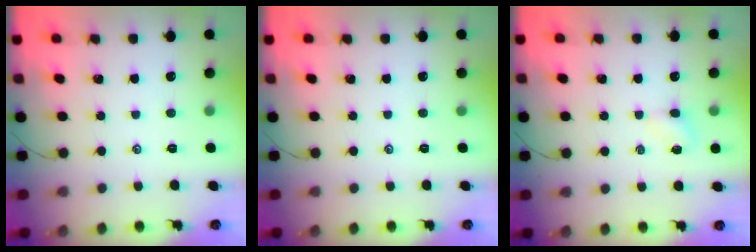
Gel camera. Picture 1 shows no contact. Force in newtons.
{"total": 0.0}
{"total": 3.2, "press": 3.0, "slide": 0.9}